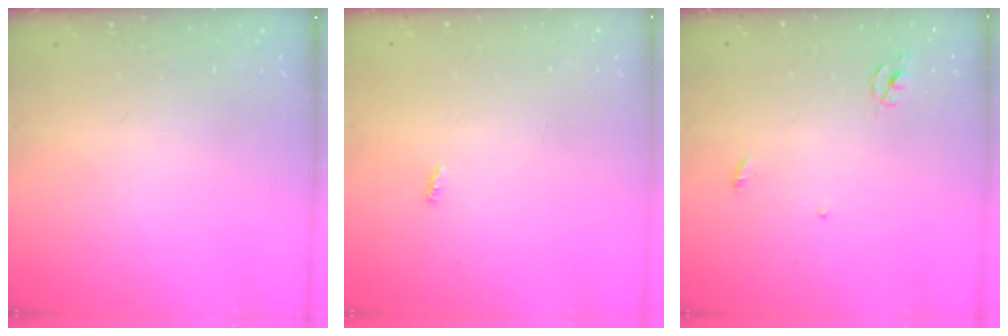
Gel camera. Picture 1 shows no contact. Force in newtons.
{"total": 1.9, "press": 1.9, "slide": 0.2}
{"total": 2.3, "press": 2.3, "slide": 0.1}